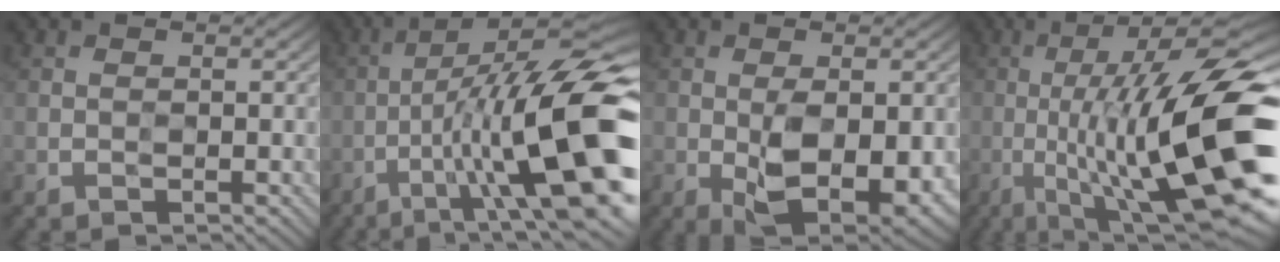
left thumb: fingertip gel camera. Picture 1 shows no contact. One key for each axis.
{"total": 17.6, "fx": -4.2, "fy": 4.6, "fz": 16.5, "tx": -0.251, "ty": 0.006, "tz": -0.055}
{"total": 8.1, "fx": -1.8, "fy": 4.1, "fz": 6.8, "tx": -0.122, "ty": -0.021, "tz": -0.016}
{"total": 19.0, "fx": -3.0, "fy": 4.0, "fz": 18.3, "tx": -0.289, "ty": 0.010, "tz": -0.041}